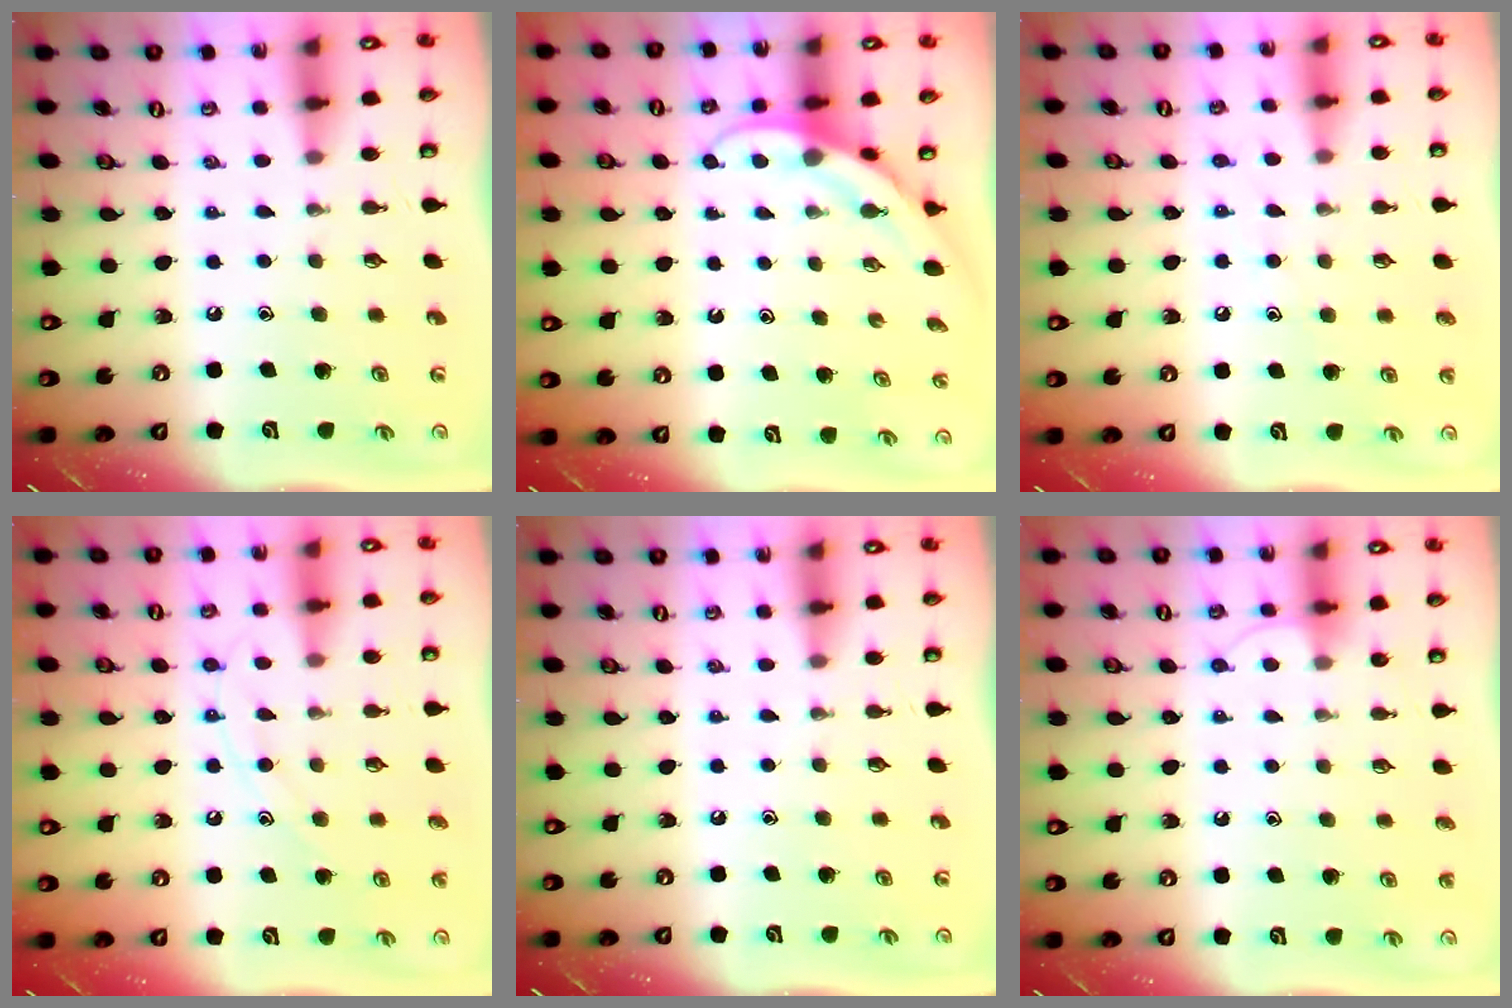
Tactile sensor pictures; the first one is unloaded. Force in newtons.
{"total": 5.4, "press": 5.4, "slide": 0.4}
{"total": 6.1, "press": 6.1, "slide": 0.5}
{"total": 9.6, "press": 9.6, "slide": 0.9}
{"total": 0.0}
{"total": 6.0, "press": 6.0, "slide": 0.5}